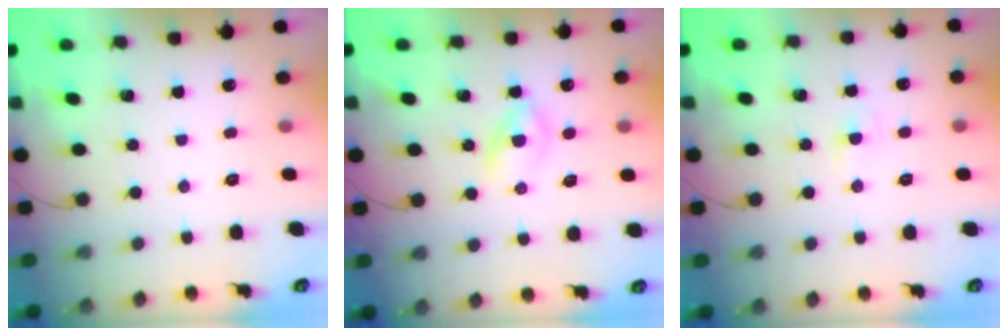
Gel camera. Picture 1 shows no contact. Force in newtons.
{"total": 2.5, "press": 2.2, "slide": 1.2}
{"total": 1.9, "press": 1.7, "slide": 0.7}